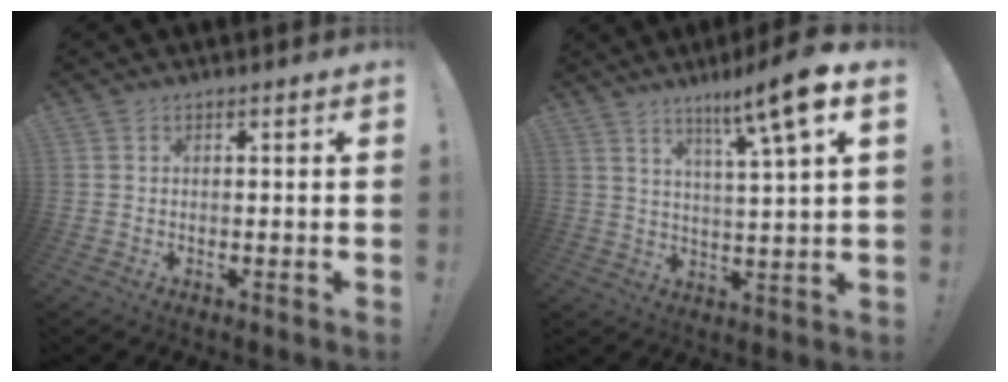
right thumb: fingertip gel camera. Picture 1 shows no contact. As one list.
[{"total": 11.9, "force": [6.8, 0.5, 9.8], "torque": [-0.158, -0.036, 0.098]}]